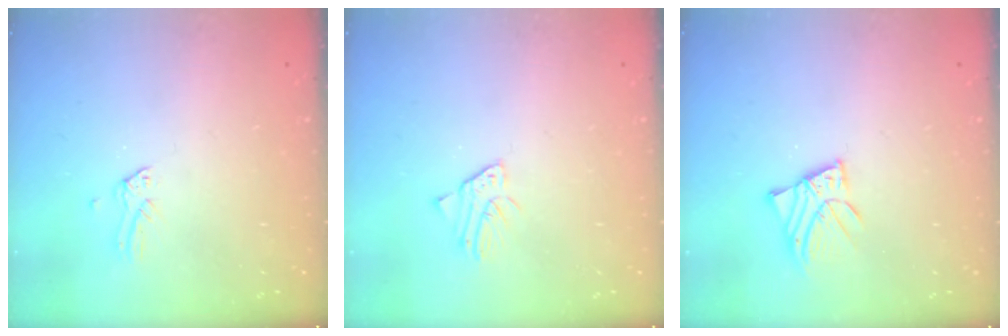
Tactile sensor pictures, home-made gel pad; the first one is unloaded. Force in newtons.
{"total": 1.5, "press": 1.5, "slide": 0.2}
{"total": 4.4, "press": 4.3, "slide": 0.6}